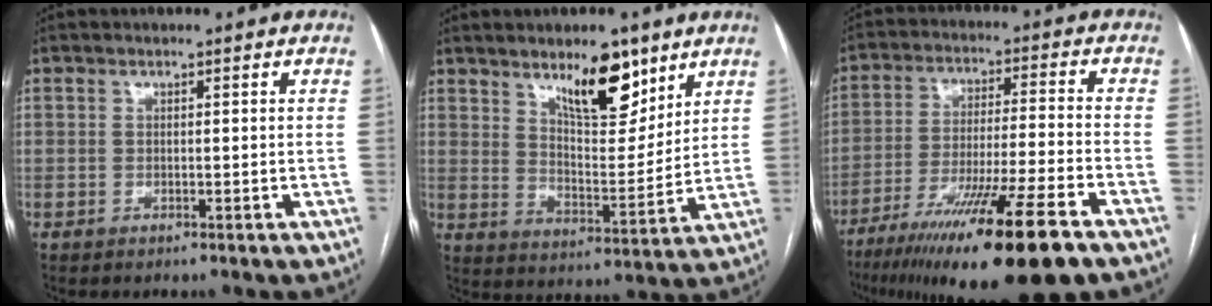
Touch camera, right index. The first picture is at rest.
{"total": 11.1, "force": [7.4, 3.7, 7.5], "torque": [-0.119, -0.007, 0.128]}
{"total": 20.5, "force": [-13.5, 0.5, 15.4], "torque": [-0.226, -0.043, -0.224]}